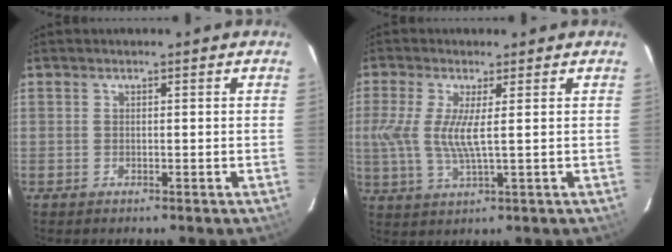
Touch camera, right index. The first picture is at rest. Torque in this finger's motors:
{"motor_torque": [0.20, 0.13, 0.24, 0.13]}